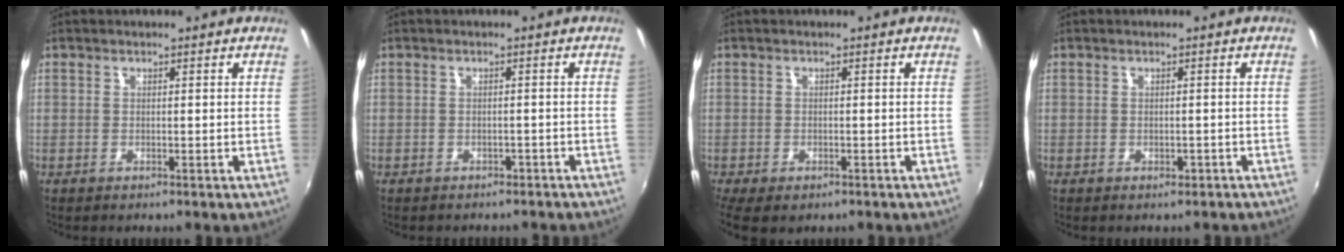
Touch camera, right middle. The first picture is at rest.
{"total": 3.4, "force": [-2.8, 1.7, 0.9], "torque": [-0.015, -0.006, -0.032]}
{"total": 5.7, "force": [-3.6, 2.7, 3.4], "torque": [-0.079, -0.025, -0.057]}
{"total": 1.4, "force": [-0.9, 0.9, 0.4], "torque": [-0.006, -0.002, -0.008]}